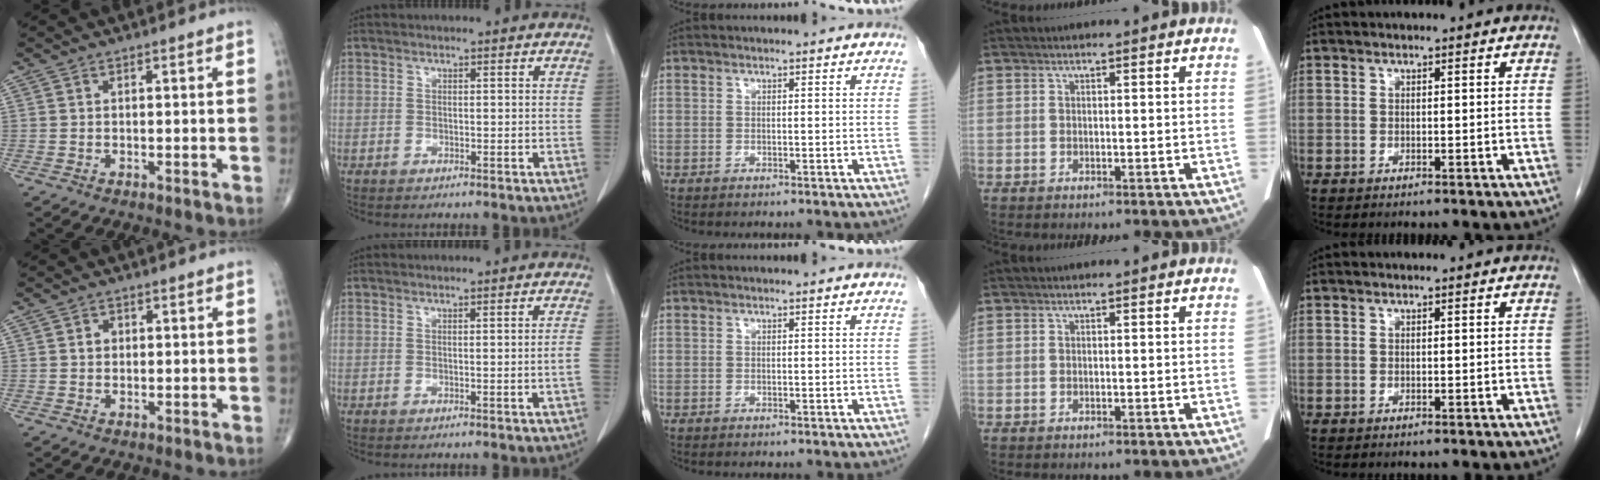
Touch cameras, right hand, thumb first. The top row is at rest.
{"thumb": {"total": 1.5, "force": [0.2, 1.3, 0.7], "torque": [-0.003, 0.004, 0.002]}, "index": {"total": 1.2, "force": [-0.3, -0.3, 1.1], "torque": [-0.018, -0.002, -0.002]}}